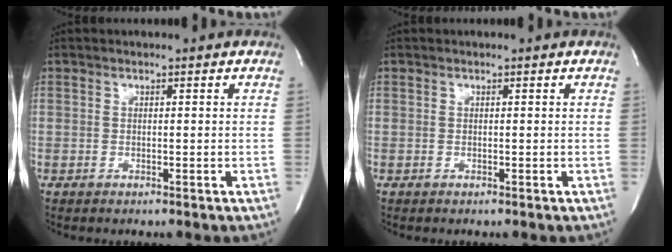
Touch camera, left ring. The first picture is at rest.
{"total": 0.0}